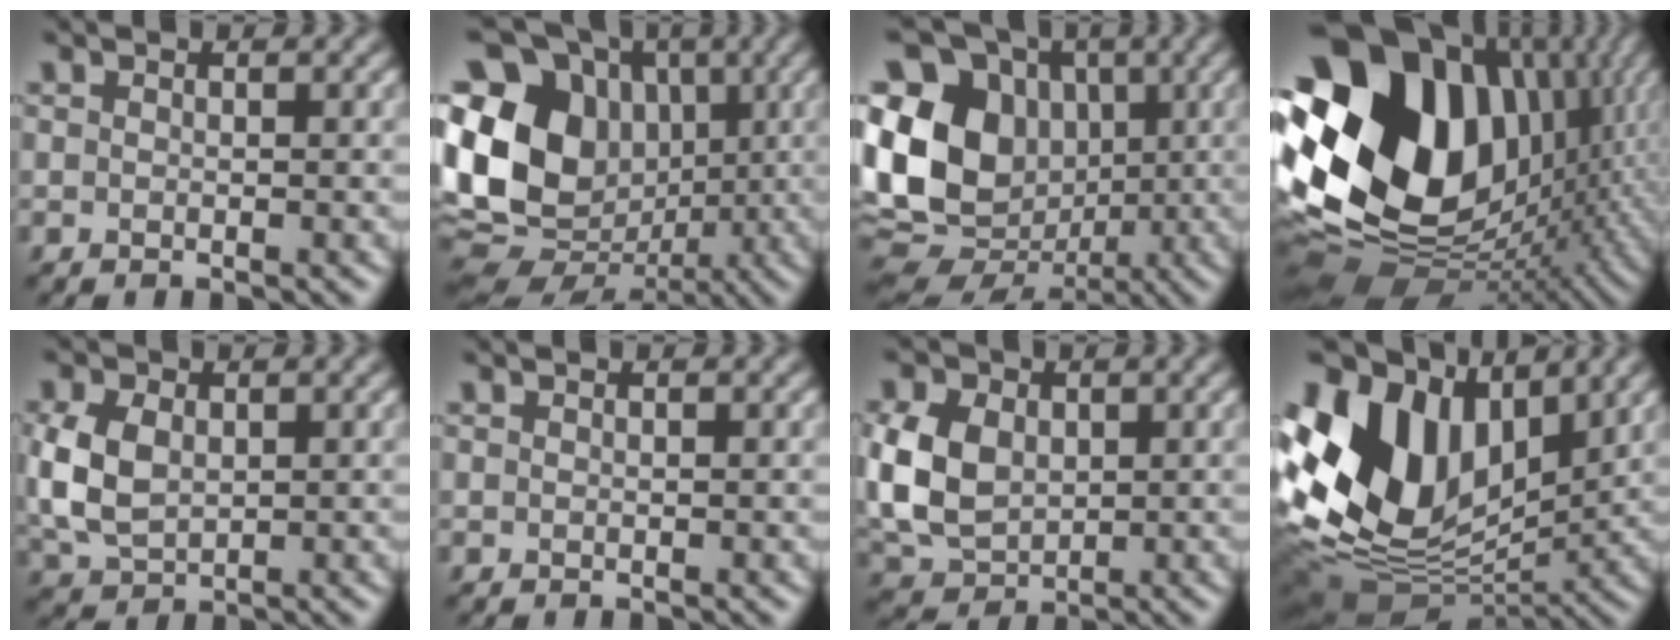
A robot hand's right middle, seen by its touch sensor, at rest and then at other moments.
{"total": 16.5, "force": [1.0, 13.6, 9.2], "torque": [-0.201, 0.018, 0.024]}
{"total": 15.0, "force": [0.7, 12.3, 8.5], "torque": [-0.188, 0.014, 0.017]}
{"total": 19.8, "force": [2.9, 14.7, 13.0], "torque": [-0.274, 0.001, 0.064]}
{"total": 4.6, "force": [0.6, 3.4, 3.1], "torque": [-0.083, 0.007, 0.016]}
{"total": 0.0}
{"total": 6.6, "force": [0.8, 5.0, 4.2], "torque": [-0.115, 0.008, 0.012]}
{"total": 15.0, "force": [4.6, 9.9, 10.2], "torque": [-0.236, 0.019, 0.082]}